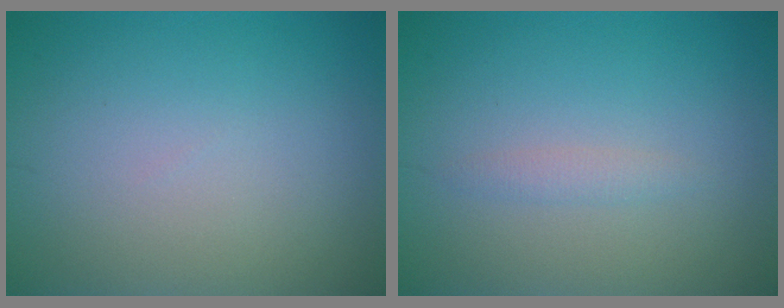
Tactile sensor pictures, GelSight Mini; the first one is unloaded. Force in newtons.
{"total": 1.0, "press": 1.0, "slide": 0.1}